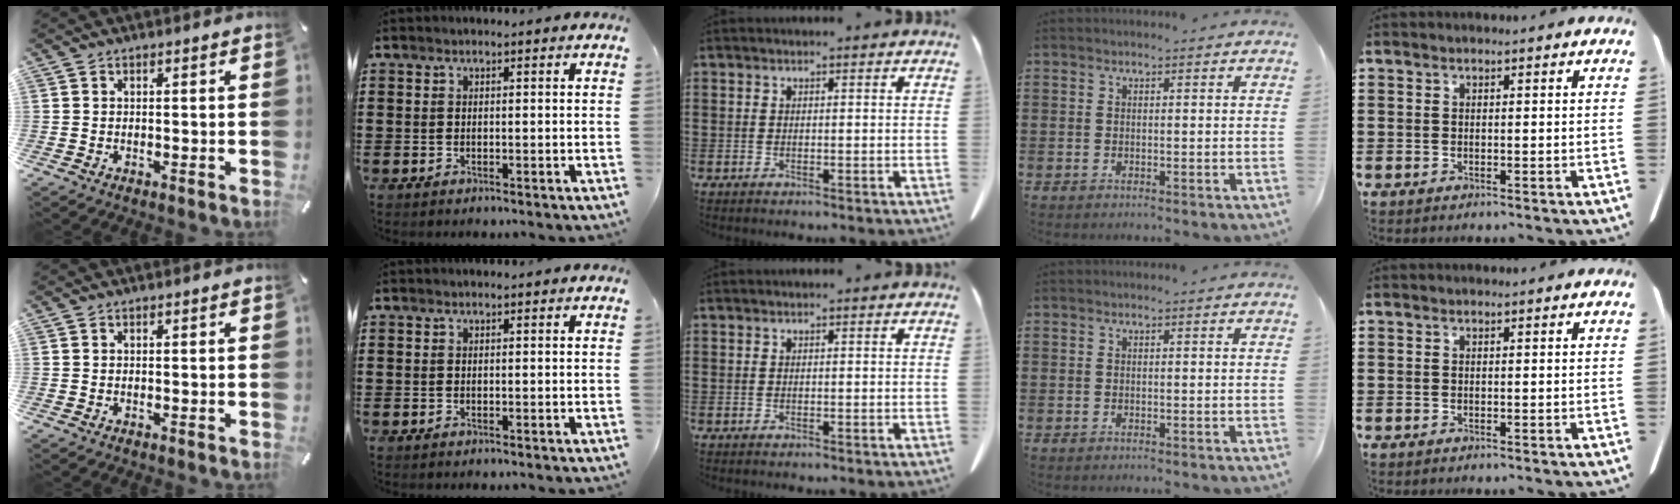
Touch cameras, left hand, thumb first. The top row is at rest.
{}